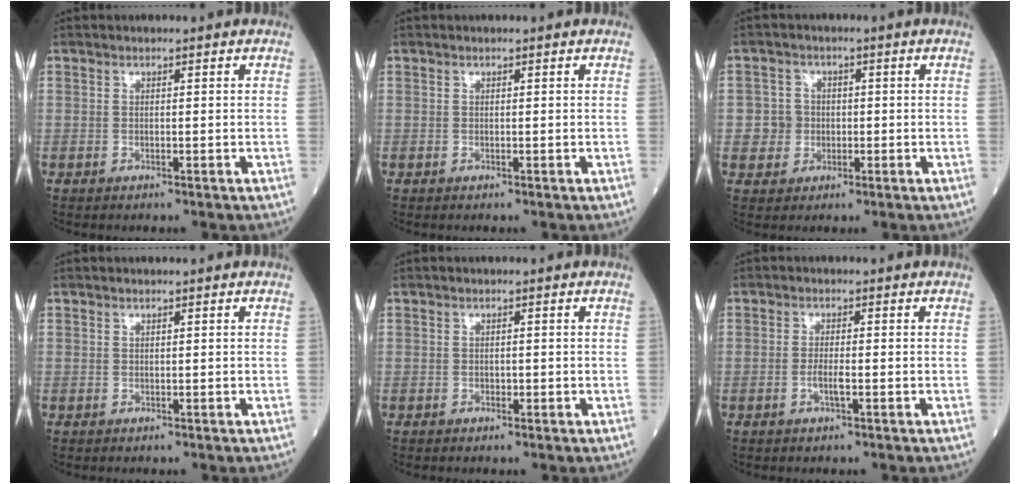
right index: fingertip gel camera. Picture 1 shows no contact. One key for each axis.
{"total": 0.0}
{"total": 3.7, "fx": -0.4, "fy": 3.7, "fz": 0.4, "tx": 0.000, "ty": 0.010, "tz": -0.007}
{"total": 0.0}
{"total": 0.7, "fx": -0.3, "fy": 0.4, "fz": 0.5, "tx": -0.010, "ty": 0.000, "tz": -0.004}
{"total": 1.9, "fx": -0.7, "fy": 0.2, "fz": 1.8, "tx": -0.038, "ty": -0.002, "tz": -0.014}